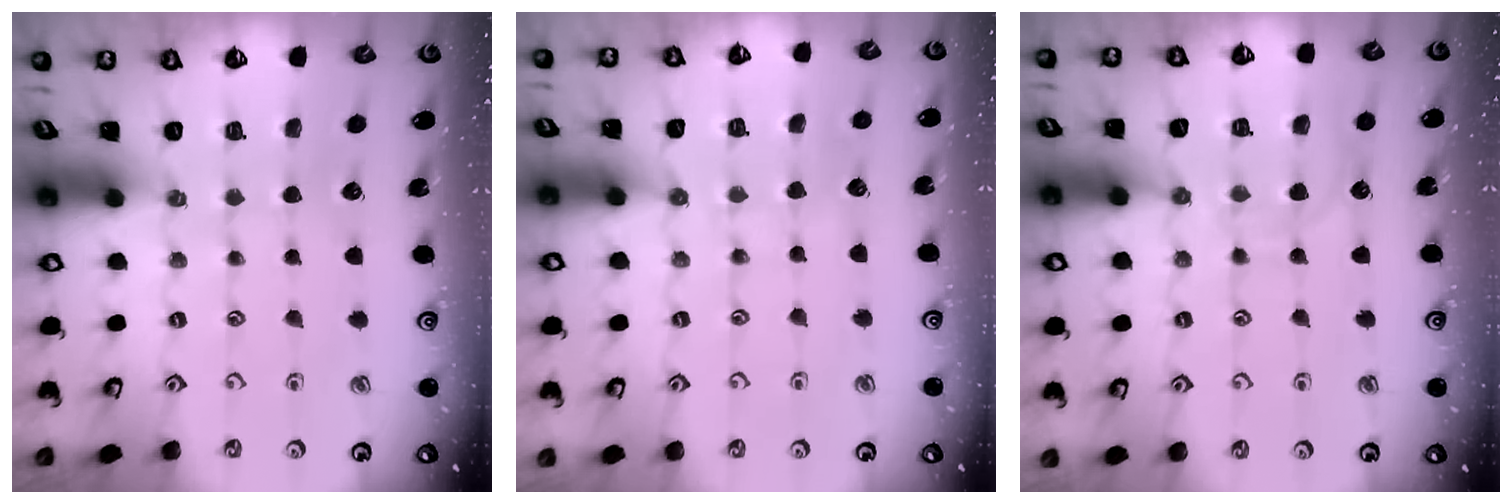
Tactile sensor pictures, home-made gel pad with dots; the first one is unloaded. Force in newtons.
{"total": 4.6, "press": 4.6, "slide": 0.5}
{"total": 8.4, "press": 8.4, "slide": 0.7}